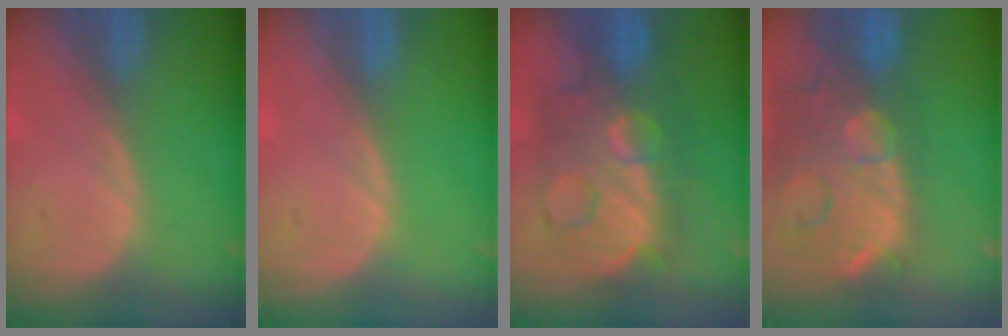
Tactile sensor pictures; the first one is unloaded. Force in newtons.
{"total": 0.0}
{"total": 12.3, "press": 12.2, "slide": 1.2}
{"total": 15.0, "press": 12.0, "slide": 9.0}